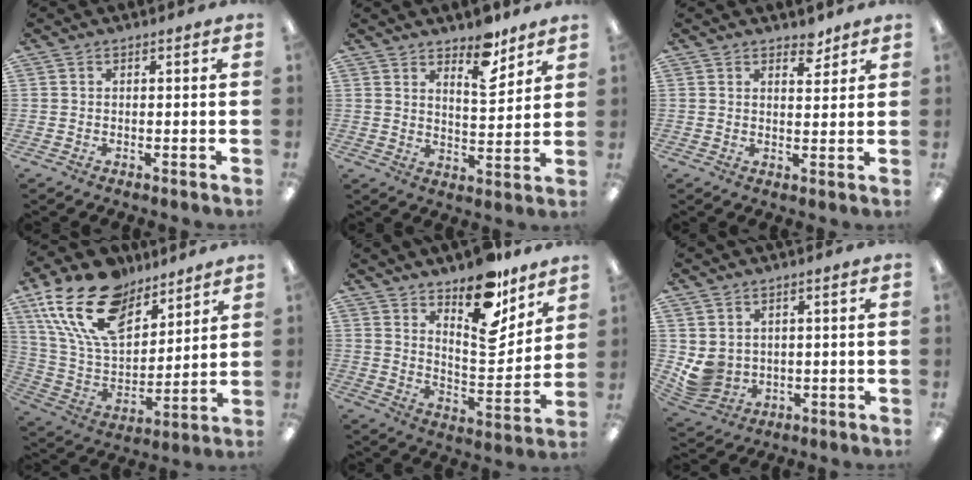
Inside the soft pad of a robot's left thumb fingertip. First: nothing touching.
{"total": 10.3, "force": [8.3, 4.0, 4.6], "torque": [-0.052, -0.060, 0.144]}
{"total": 4.1, "force": [3.5, 1.8, 1.4], "torque": [0.000, -0.022, 0.058]}
{"total": 21.7, "force": [13.5, 12.0, 12.1], "torque": [-0.252, -0.067, 0.248]}
{"total": 15.4, "force": [11.8, 6.0, 7.9], "torque": [-0.101, -0.092, 0.203]}
{"total": 5.7, "force": [1.8, 5.1, 1.8], "torque": [-0.050, -0.011, 0.040]}